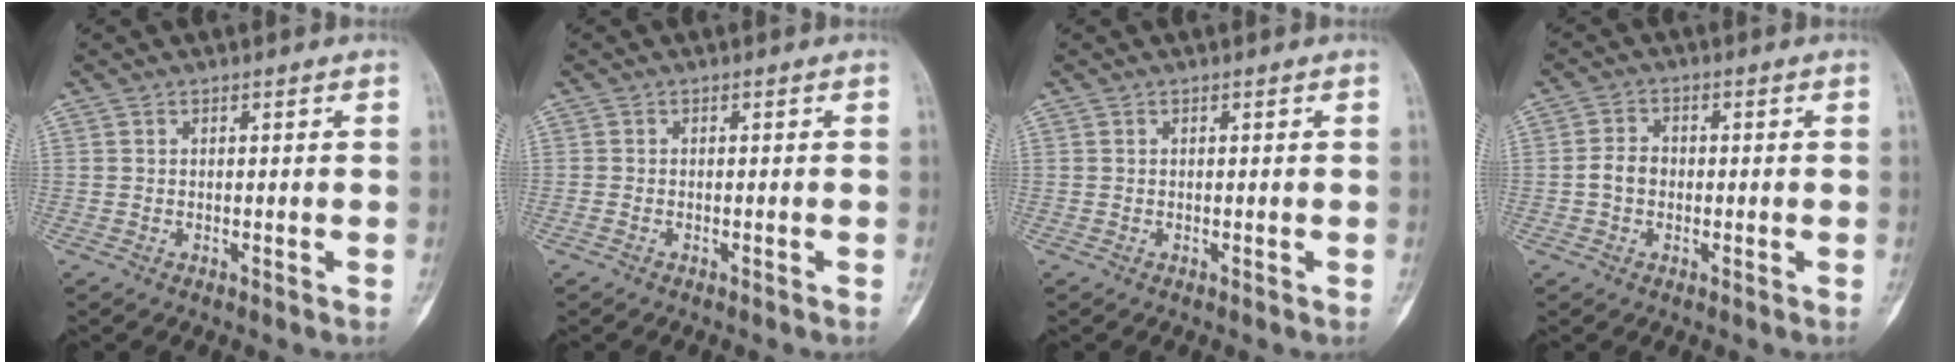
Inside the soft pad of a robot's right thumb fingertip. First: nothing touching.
{"total": 0.6, "force": [-0.4, 0.3, 0.4], "torque": [-0.014, 0.003, -0.008]}
{"total": 0.0}
{"total": 3.5, "force": [-0.6, 2.8, 2.1], "torque": [-0.032, 0.014, -0.018]}